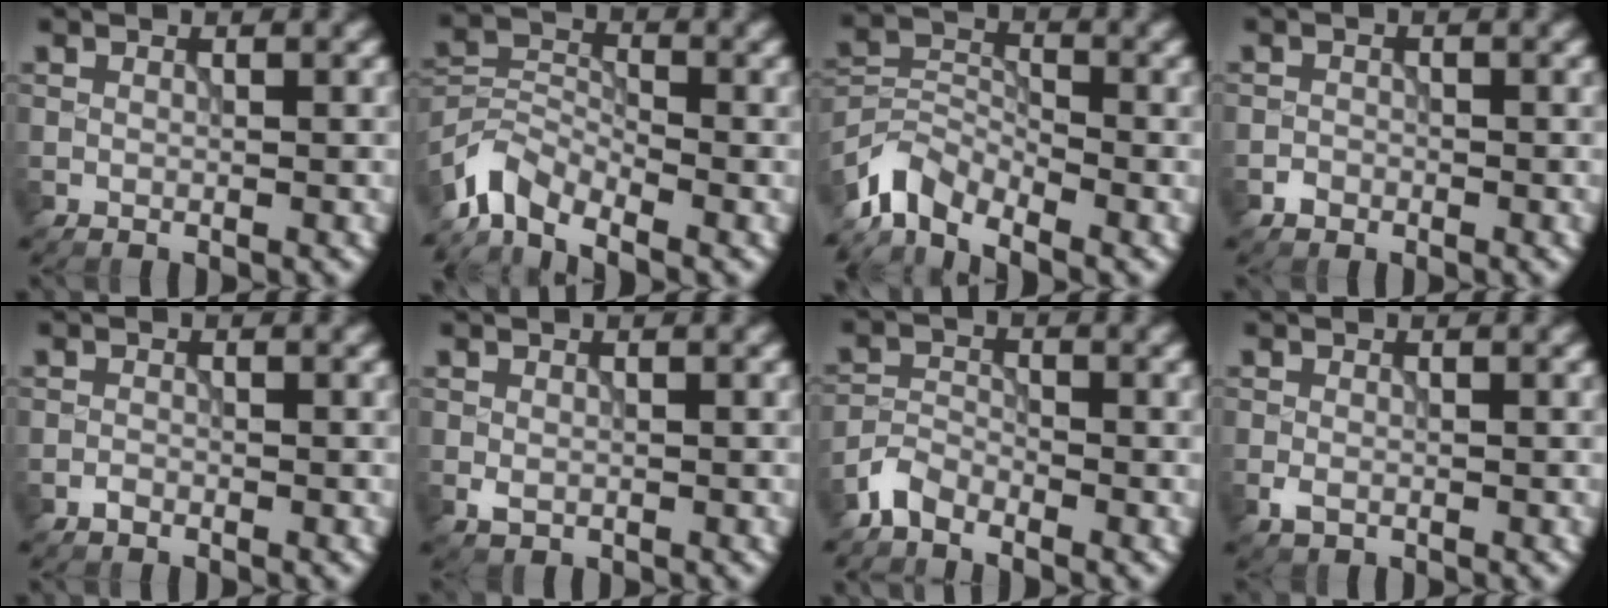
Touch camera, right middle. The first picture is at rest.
{"total": 4.6, "force": [-3.8, 2.0, 1.9], "torque": [-0.036, -0.003, -0.088]}
{"total": 4.7, "force": [-3.9, 2.0, 1.8], "torque": [-0.032, -0.003, -0.090]}
{"total": 0.9, "force": [-0.6, 0.7, 0.1], "torque": [0.005, 0.001, -0.011]}
{"total": 0.7, "force": [-0.6, 0.3, 0.2], "torque": [-0.003, -0.001, -0.013]}
{"total": 1.2, "force": [-0.4, 0.9, 0.7], "torque": [-0.014, -0.004, -0.007]}
{"total": 2.4, "force": [-2.0, 1.0, 0.8], "torque": [-0.014, 0.006, -0.050]}
{"total": 1.3, "force": [-0.6, 0.9, 0.8], "torque": [-0.017, -0.002, -0.012]}